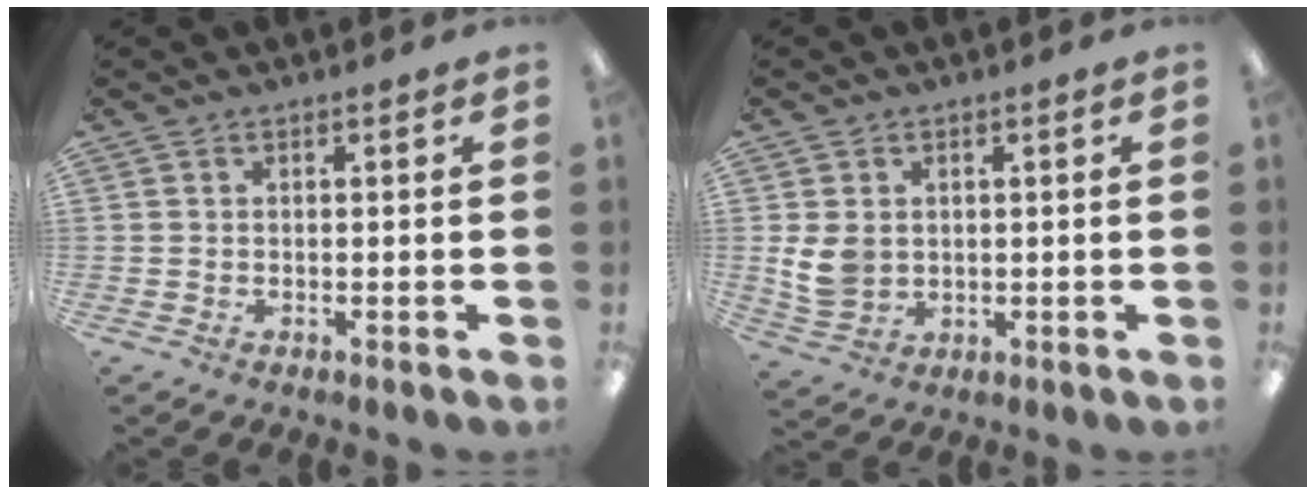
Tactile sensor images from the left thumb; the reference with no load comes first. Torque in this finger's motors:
{"motor_torque": [-0.11, 0.26, 0.08, -0.09, 0.02]}